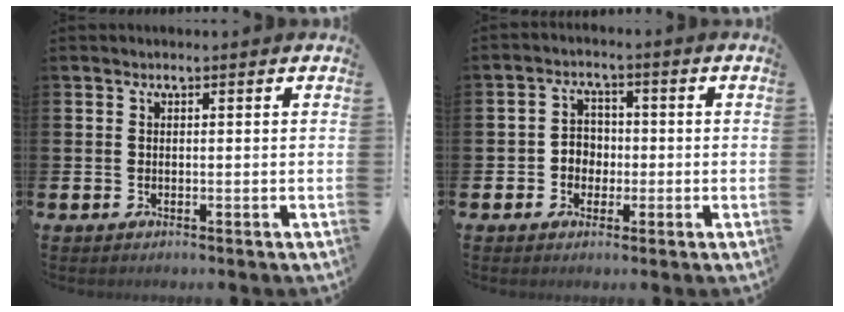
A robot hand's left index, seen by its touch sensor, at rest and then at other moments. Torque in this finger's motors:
{"motor_torque": [0.15, 0.05, 0.09, 0.04]}